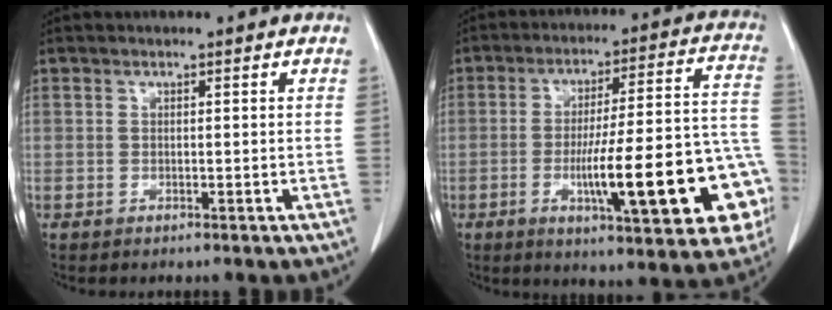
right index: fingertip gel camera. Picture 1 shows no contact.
{"total": 21.3, "force": [-6.1, 3.2, 20.2], "torque": [-0.219, 0.022, -0.074]}